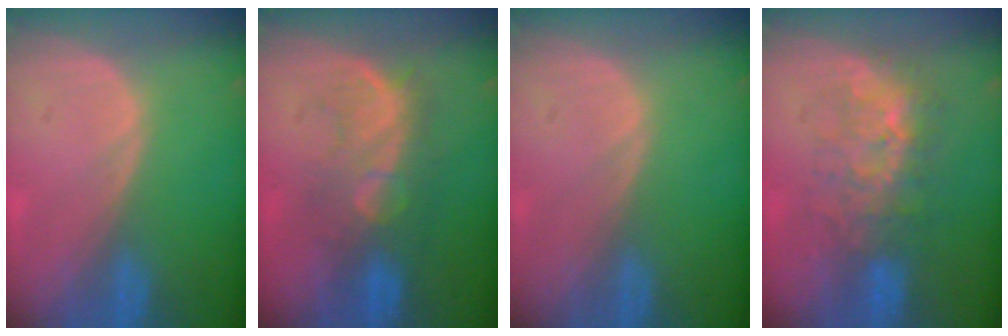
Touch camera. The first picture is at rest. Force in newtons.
{"total": 8.0, "press": 7.9, "slide": 1.6}
{"total": 0.0}
{"total": 7.9, "press": 7.6, "slide": 2.2}